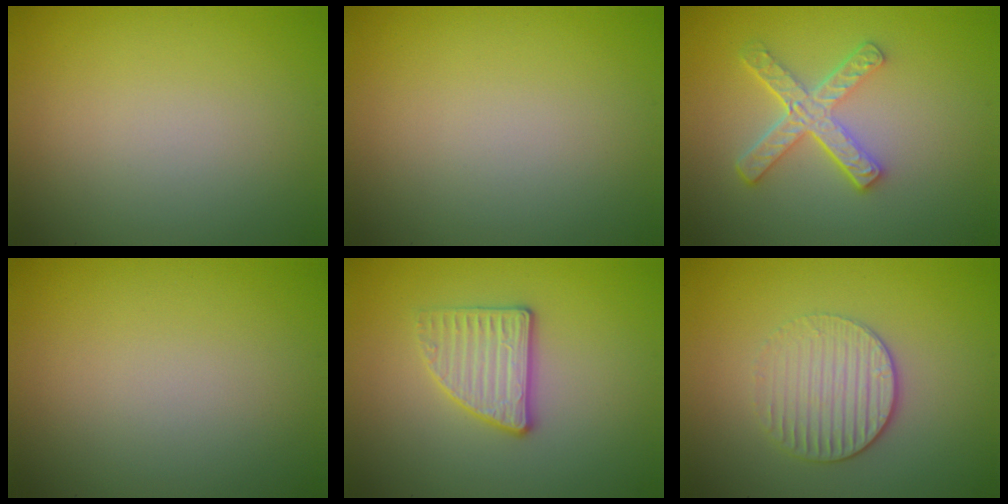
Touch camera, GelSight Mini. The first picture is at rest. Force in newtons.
{"total": 0.0}
{"total": 4.5, "press": 3.3, "slide": 3.1}
{"total": 0.0}
{"total": 2.9, "press": 2.8, "slide": 0.7}
{"total": 3.0, "press": 2.7, "slide": 1.3}